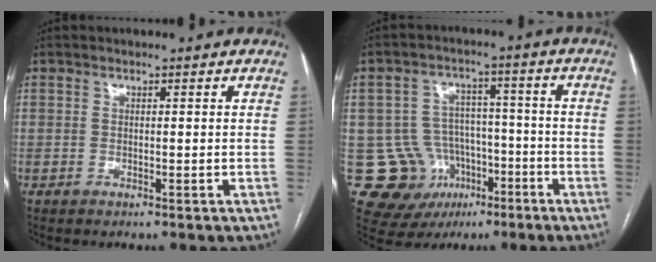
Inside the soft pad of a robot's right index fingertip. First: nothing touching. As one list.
[{"total": 12.2, "force": [-4.6, 11.0, 2.7], "torque": [-0.049, 0.052, -0.054]}]